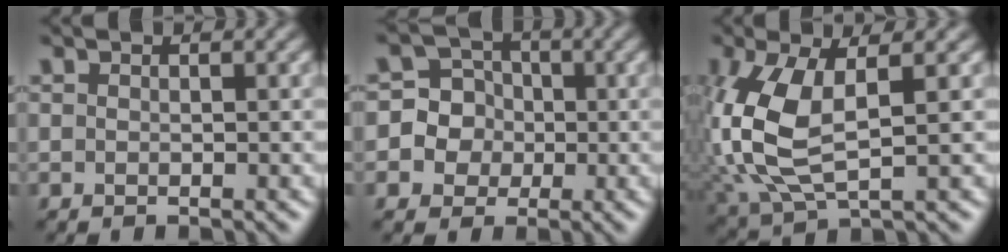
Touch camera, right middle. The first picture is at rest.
{"total": 7.3, "force": [0.3, 7.1, 1.7], "torque": [-0.037, 0.037, -0.012]}
{"total": 8.2, "force": [0.6, 4.1, 7.0], "torque": [-0.181, -0.002, 0.018]}